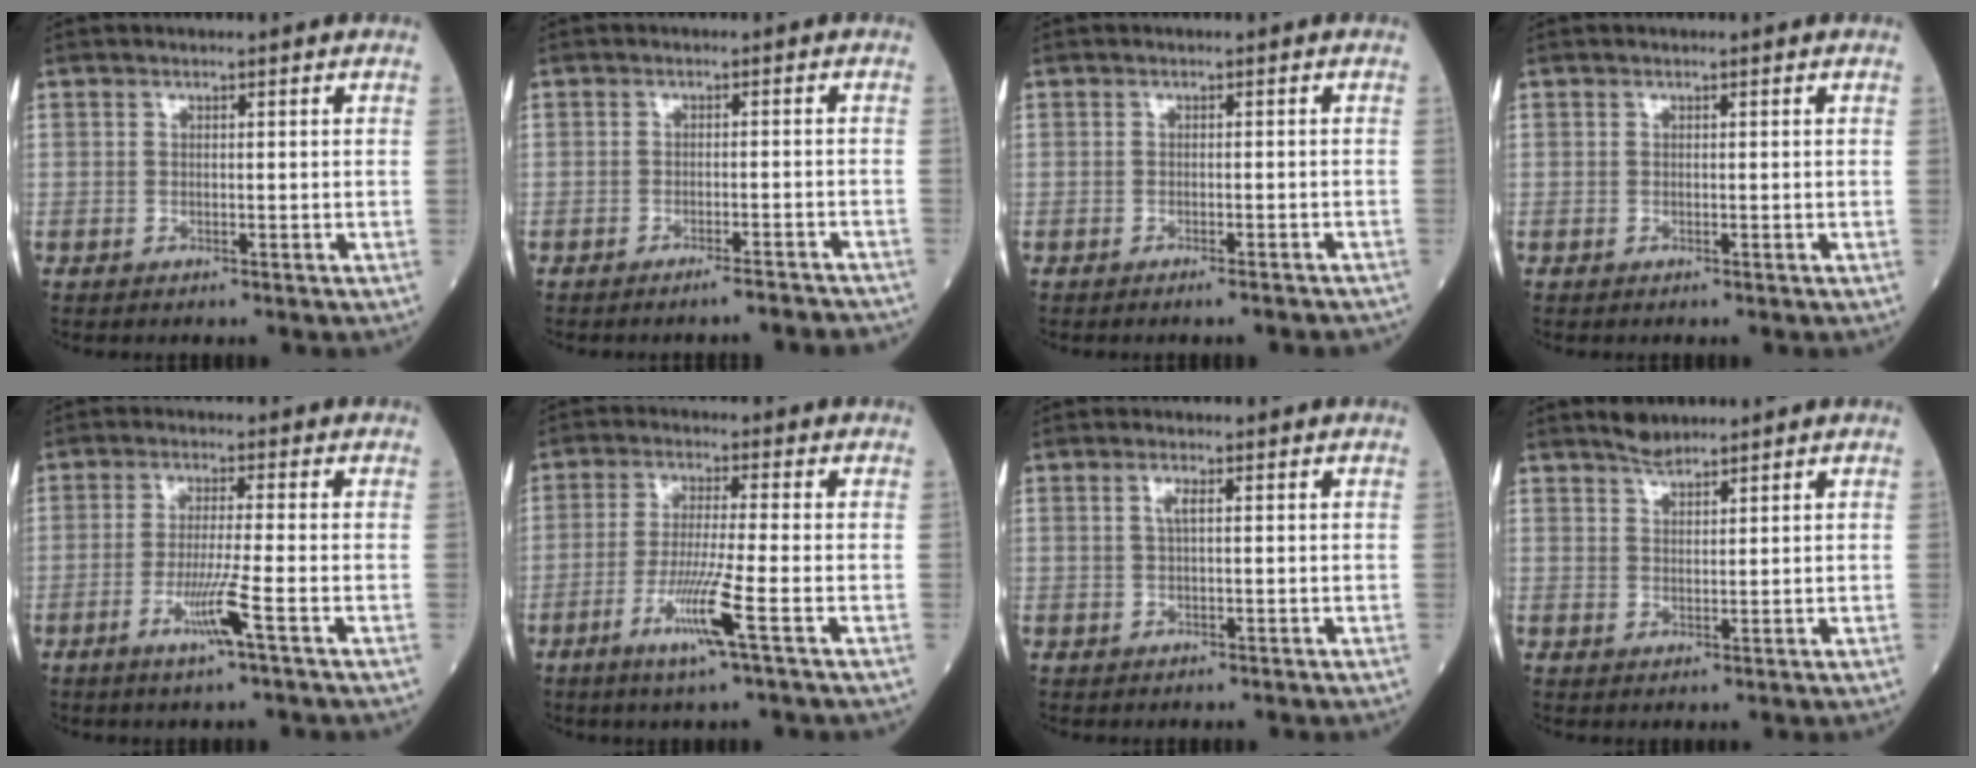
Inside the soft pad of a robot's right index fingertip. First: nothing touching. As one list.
[{"total": 5.3, "force": [-4.9, 0.2, 2.0], "torque": [-0.016, -0.002, -0.066]}, {"total": 3.5, "force": [-3.2, 0.4, 1.5], "torque": [-0.017, -0.004, -0.039]}, {"total": 0.0}, {"total": 5.4, "force": [-2.3, -1.0, 4.8], "torque": [-0.096, -0.015, -0.047]}, {"total": 7.6, "force": [-3.3, -1.1, 6.7], "torque": [-0.132, -0.022, -0.067]}, {"total": 1.7, "force": [0.5, 0.3, 1.6], "torque": [-0.035, 0.003, 0.008]}, {"total": 2.7, "force": [2.5, 0.5, 0.7], "torque": [-0.013, 0.002, 0.045]}]